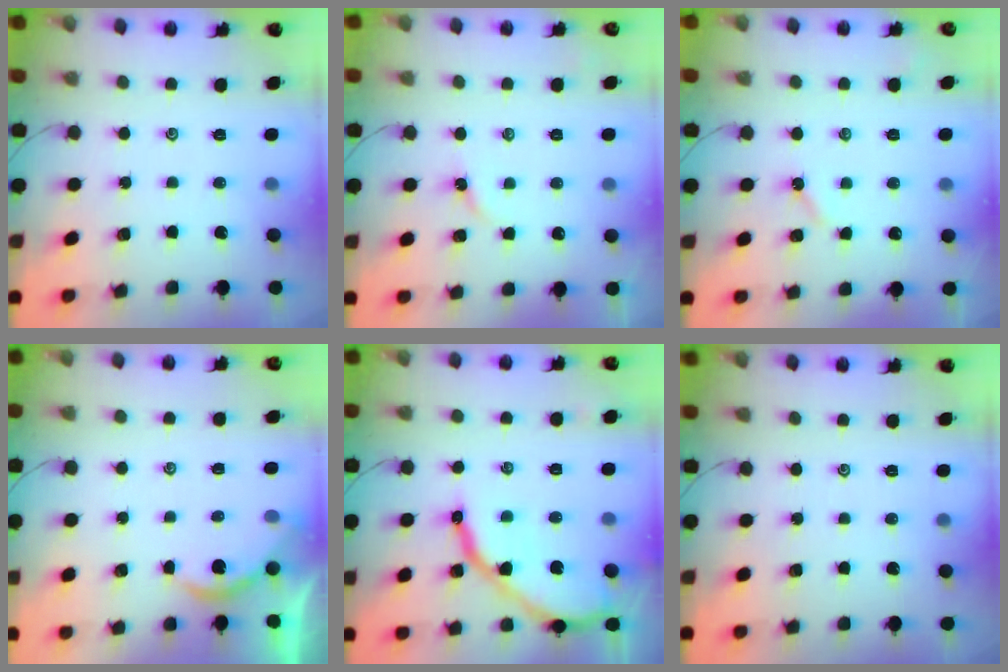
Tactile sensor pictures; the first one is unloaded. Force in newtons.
{"total": 2.4, "press": 2.4, "slide": 0.3}
{"total": 3.1, "press": 3.0, "slide": 0.4}
{"total": 2.2, "press": 2.2, "slide": 0.2}
{"total": 14.6, "press": 14.5, "slide": 1.3}
{"total": 0.0}